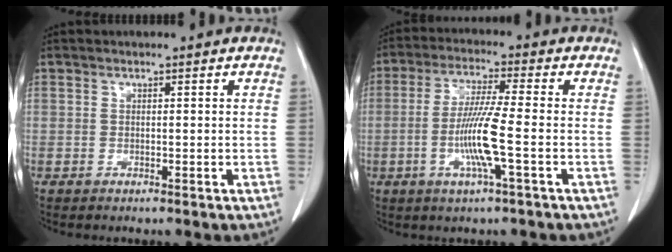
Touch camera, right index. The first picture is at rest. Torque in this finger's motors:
{"motor_torque": [1.40, -0.28, 0.73, 0.09]}